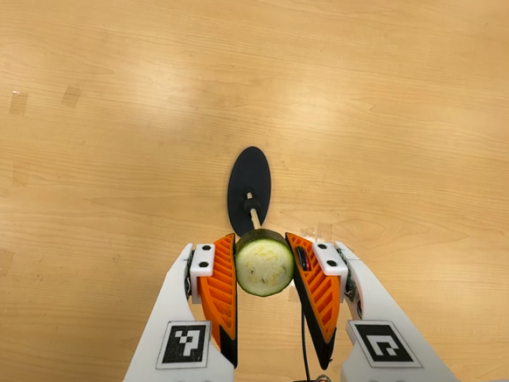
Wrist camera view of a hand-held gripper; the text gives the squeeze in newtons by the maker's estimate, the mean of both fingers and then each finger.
{"total": 11.1, "left": 10.3, "right": 11.8}